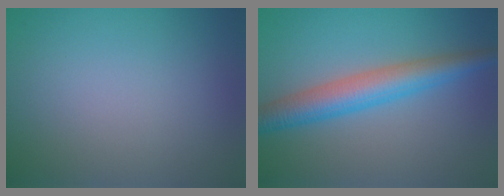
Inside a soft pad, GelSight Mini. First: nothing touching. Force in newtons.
{"total": 4.8, "press": 4.8, "slide": 0.0}